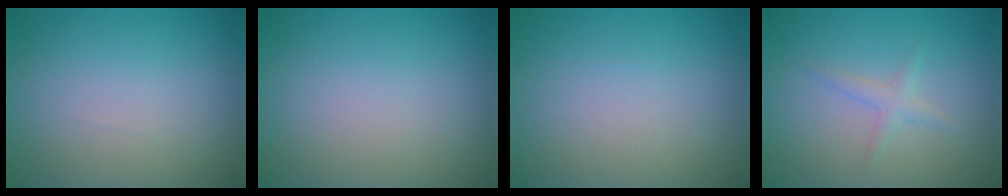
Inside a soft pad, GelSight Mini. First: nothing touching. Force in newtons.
{"total": 0.0}
{"total": 0.0}
{"total": 1.3, "press": 1.3, "slide": 0.1}